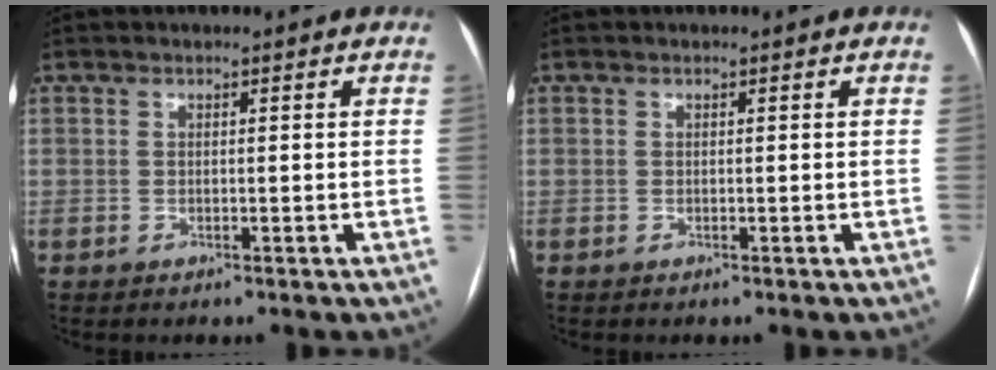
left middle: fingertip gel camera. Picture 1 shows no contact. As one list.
[{"total": 0.0}]